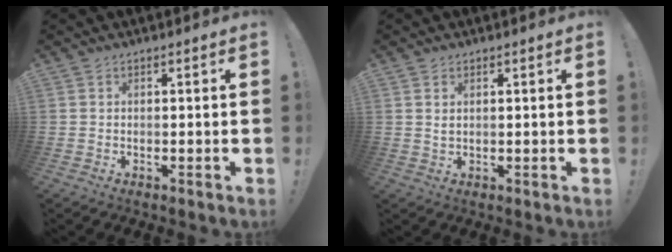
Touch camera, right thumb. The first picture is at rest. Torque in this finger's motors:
{"motor_torque": [-0.09, -0.10, -0.02, 0.19, 0.01]}